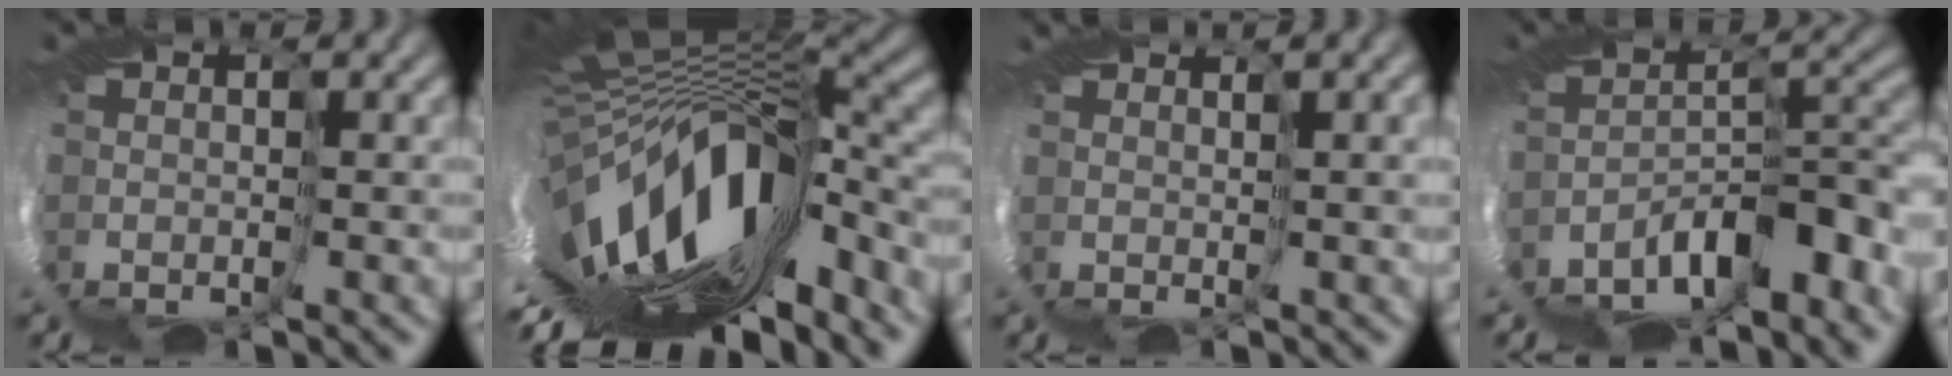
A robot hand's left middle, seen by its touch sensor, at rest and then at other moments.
{"total": 9.8, "force": [-3.9, 1.8, 8.9], "torque": [-0.167, -0.042, -0.050]}
{"total": 2.6, "force": [1.9, -1.9, 0.0], "torque": [0.004, 0.001, 0.038]}
{"total": 4.4, "force": [-3.9, -1.8, 1.0], "torque": [-0.018, 0.005, -0.069]}